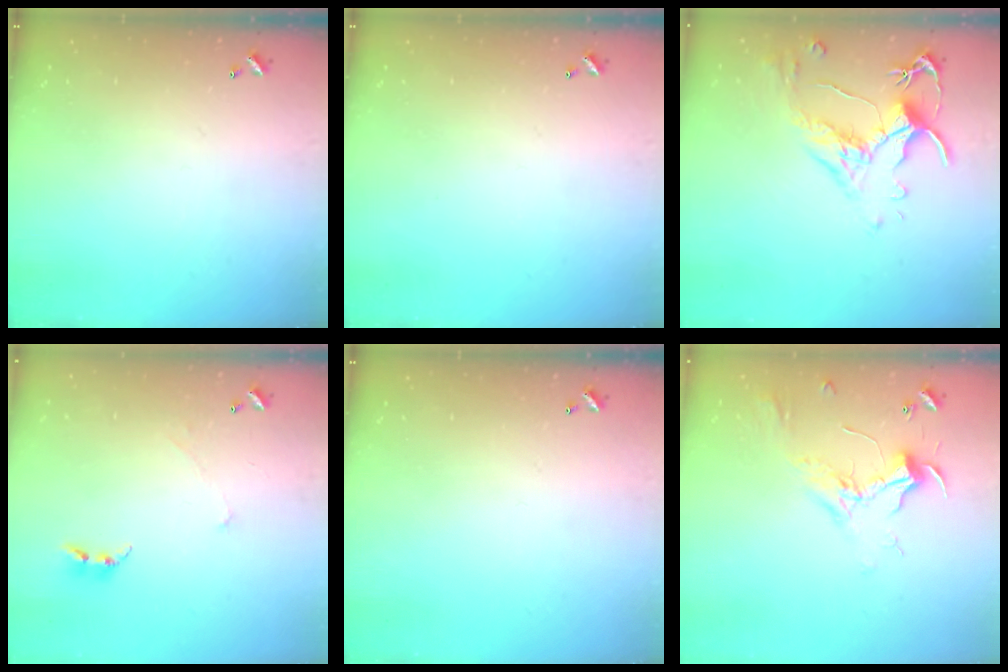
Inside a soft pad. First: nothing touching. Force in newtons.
{"total": 0.0}
{"total": 2.5, "press": 2.1, "slide": 1.4}
{"total": 0.7, "press": 0.6, "slide": 0.5}
{"total": 0.0}
{"total": 2.3, "press": 2.2, "slide": 0.7}